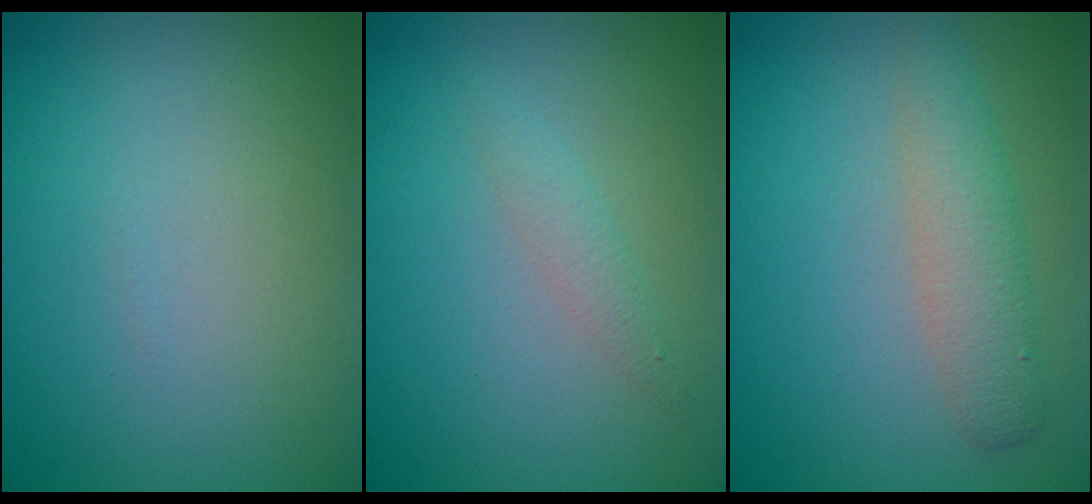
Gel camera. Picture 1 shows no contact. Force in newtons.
{"total": 1.1, "press": 1.1, "slide": 0.0}
{"total": 3.0, "press": 3.0, "slide": 0.1}